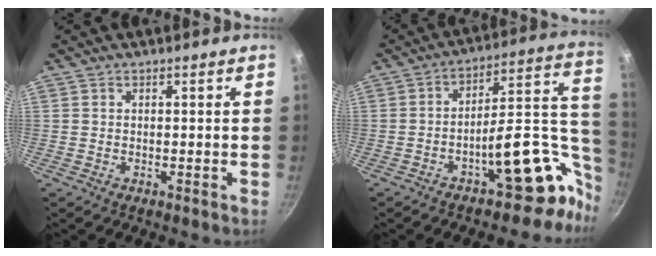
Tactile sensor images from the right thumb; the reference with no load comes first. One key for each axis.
{"total": 20.1, "fx": -6.9, "fy": 10.0, "fz": 16.0, "tx": -0.135, "ty": 0.061, "tz": -0.099}